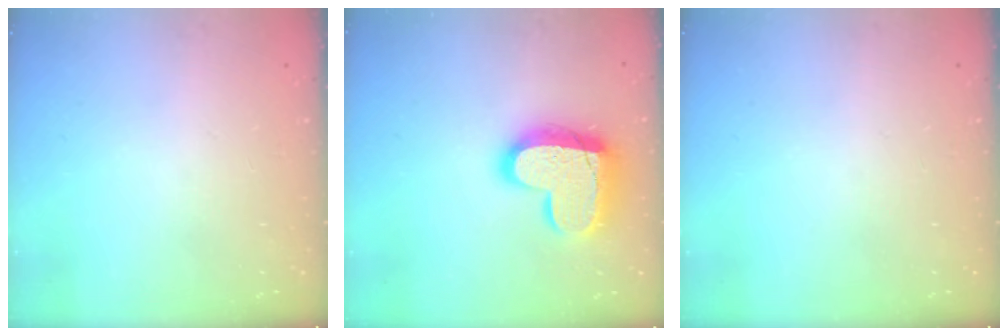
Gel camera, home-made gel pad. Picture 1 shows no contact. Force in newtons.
{"total": 17.6, "press": 17.6, "slide": 1.5}
{"total": 0.0}